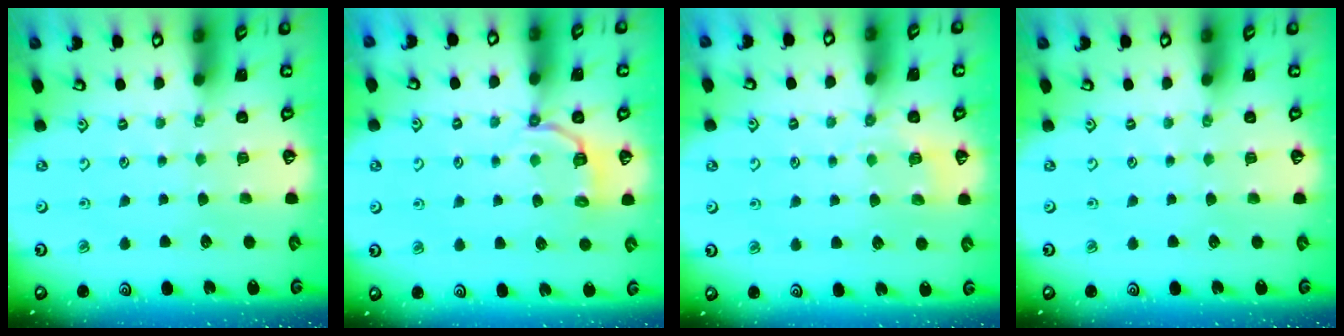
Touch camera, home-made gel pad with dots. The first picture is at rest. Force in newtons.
{"total": 4.2, "press": 3.5, "slide": 2.2}
{"total": 5.1, "press": 4.9, "slide": 1.5}
{"total": 0.0}